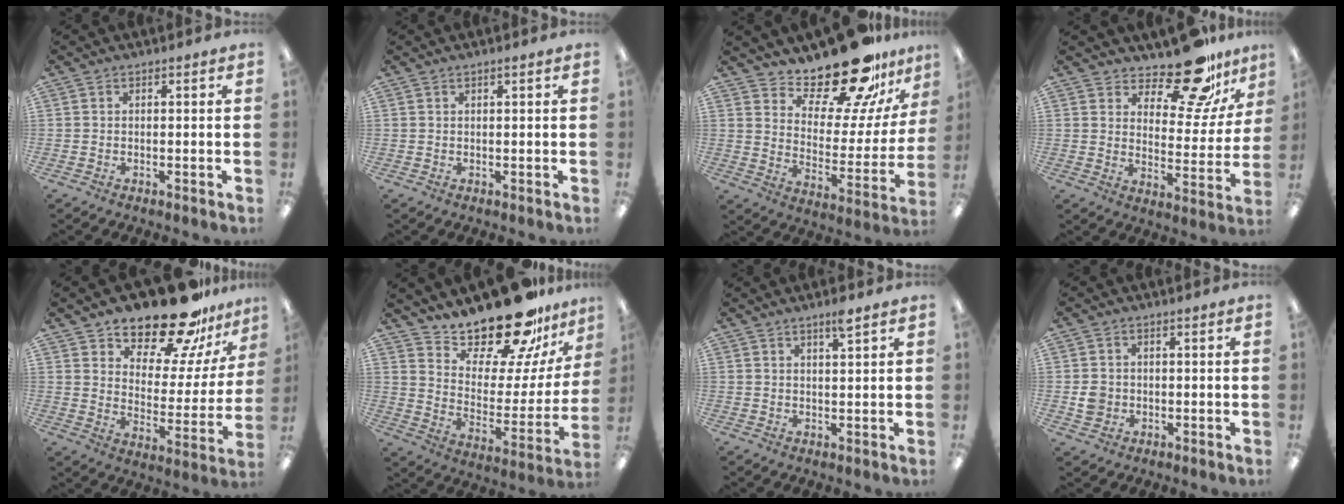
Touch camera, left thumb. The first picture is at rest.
{"total": 0.9, "force": [0.5, 0.1, 0.7], "torque": [-0.014, 0.002, 0.009]}
{"total": 21.0, "force": [18.0, 5.8, 9.1], "torque": [-0.137, -0.141, 0.304]}
{"total": 16.5, "force": [13.4, 5.5, 7.8], "torque": [-0.113, -0.099, 0.227]}
{"total": 19.3, "force": [16.7, 6.4, 7.3], "torque": [-0.114, -0.127, 0.287]}
{"total": 21.8, "force": [19.3, 5.7, 8.5], "torque": [-0.133, -0.150, 0.325]}
{"total": 3.4, "force": [2.5, 0.2, 2.3], "torque": [-0.043, -0.004, 0.042]}
{"total": 3.8, "force": [-0.3, 3.5, 1.4], "torque": [-0.009, 0.000, -0.005]}